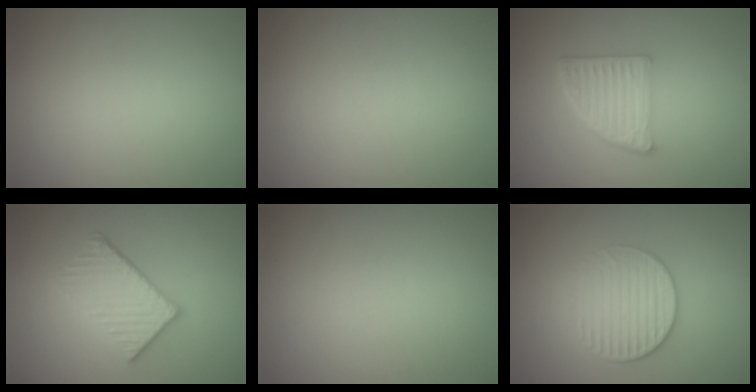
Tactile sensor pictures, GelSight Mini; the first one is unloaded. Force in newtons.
{"total": 0.0}
{"total": 4.9, "press": 3.4, "slide": 3.6}
{"total": 3.8, "press": 3.2, "slide": 2.0}
{"total": 0.0}
{"total": 3.1, "press": 2.8, "slide": 1.2}